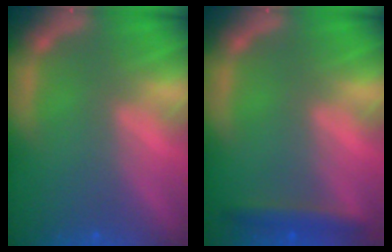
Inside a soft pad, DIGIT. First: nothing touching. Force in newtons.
{"total": 2.4}